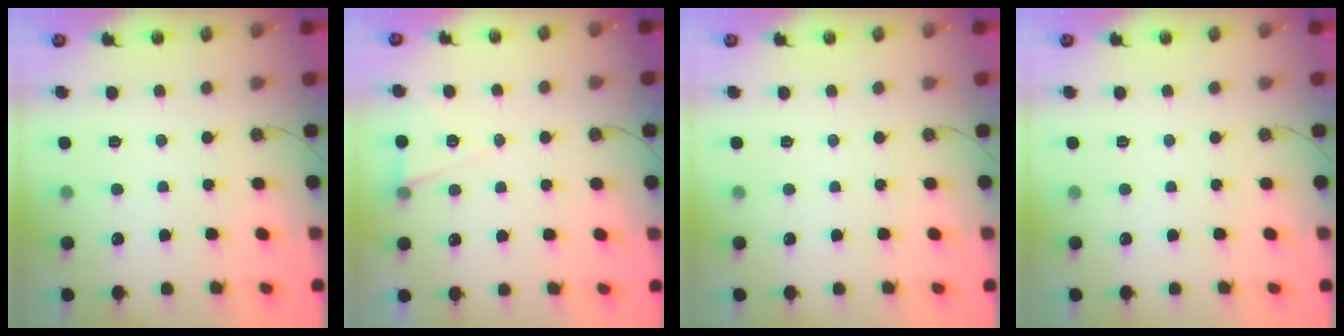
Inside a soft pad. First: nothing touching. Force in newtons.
{"total": 6.3, "press": 4.4, "slide": 4.5}
{"total": 0.0}
{"total": 0.0}